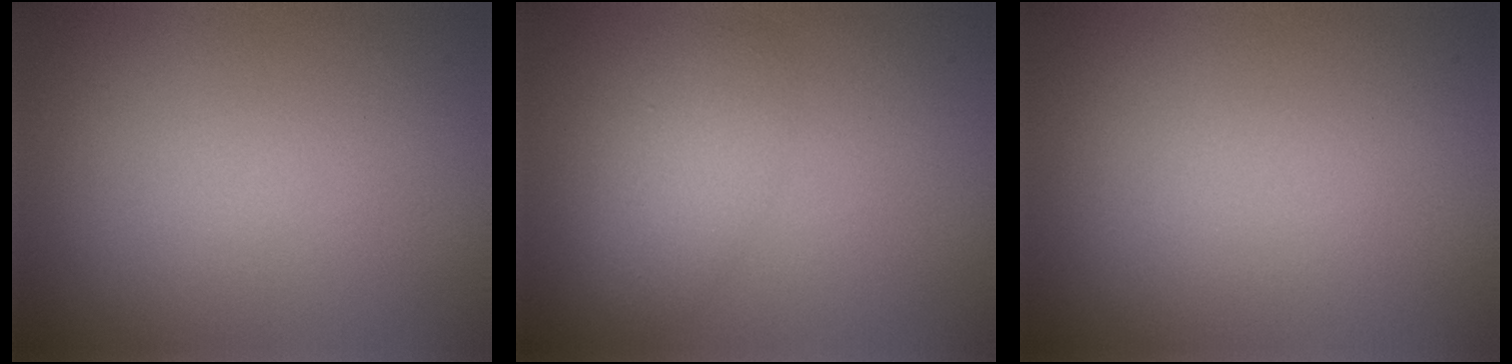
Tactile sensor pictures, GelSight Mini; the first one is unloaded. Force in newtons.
{"total": 2.4, "press": 2.4, "slide": 0.2}
{"total": 0.0}